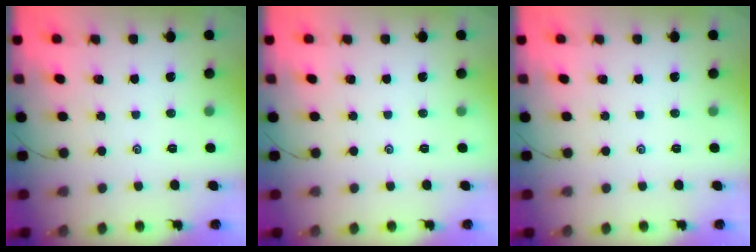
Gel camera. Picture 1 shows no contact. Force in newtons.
{"total": 0.0}
{"total": 0.0}